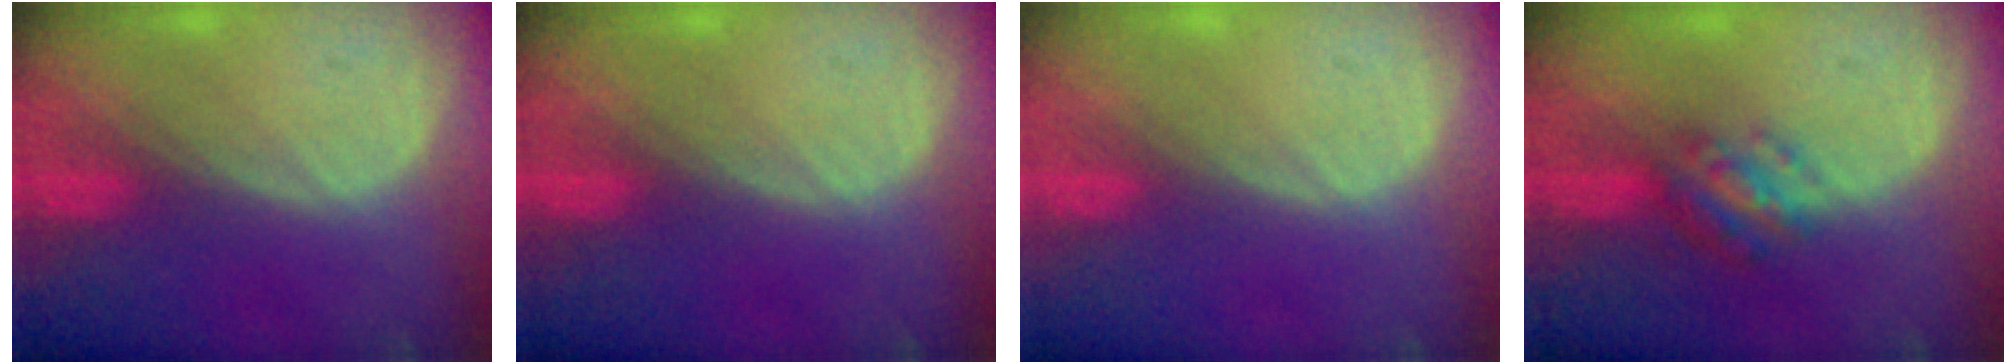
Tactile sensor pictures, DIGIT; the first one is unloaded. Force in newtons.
{"total": 0.0}
{"total": 0.0}
{"total": 4.9, "press": 4.5, "slide": 2.0}